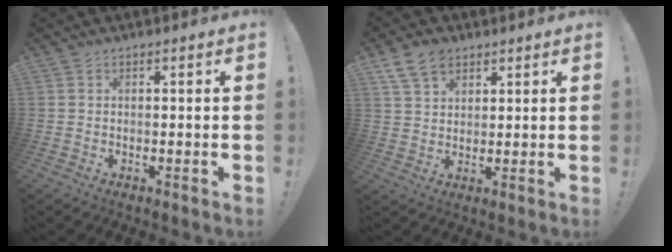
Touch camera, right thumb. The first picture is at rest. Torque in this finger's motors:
{"motor_torque": [-0.35, 1.15, 0.27, 0.03, 0.00]}